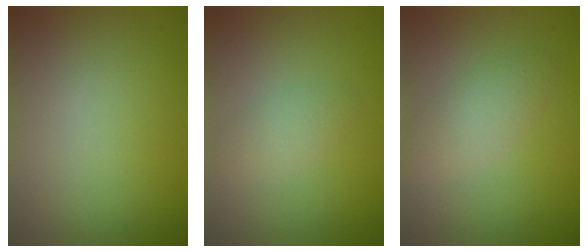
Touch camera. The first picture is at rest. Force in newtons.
{"total": 1.7, "press": 1.7, "slide": 0.1}
{"total": 2.7, "press": 2.6, "slide": 0.1}